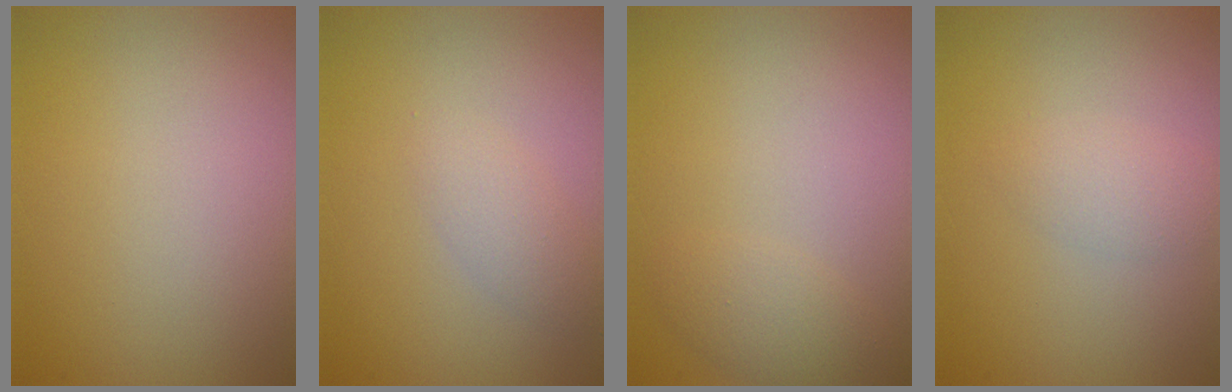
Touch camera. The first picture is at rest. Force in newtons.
{"total": 1.7, "press": 1.7, "slide": 0.0}
{"total": 1.9, "press": 1.9, "slide": 0.1}
{"total": 1.8, "press": 1.8, "slide": 0.0}